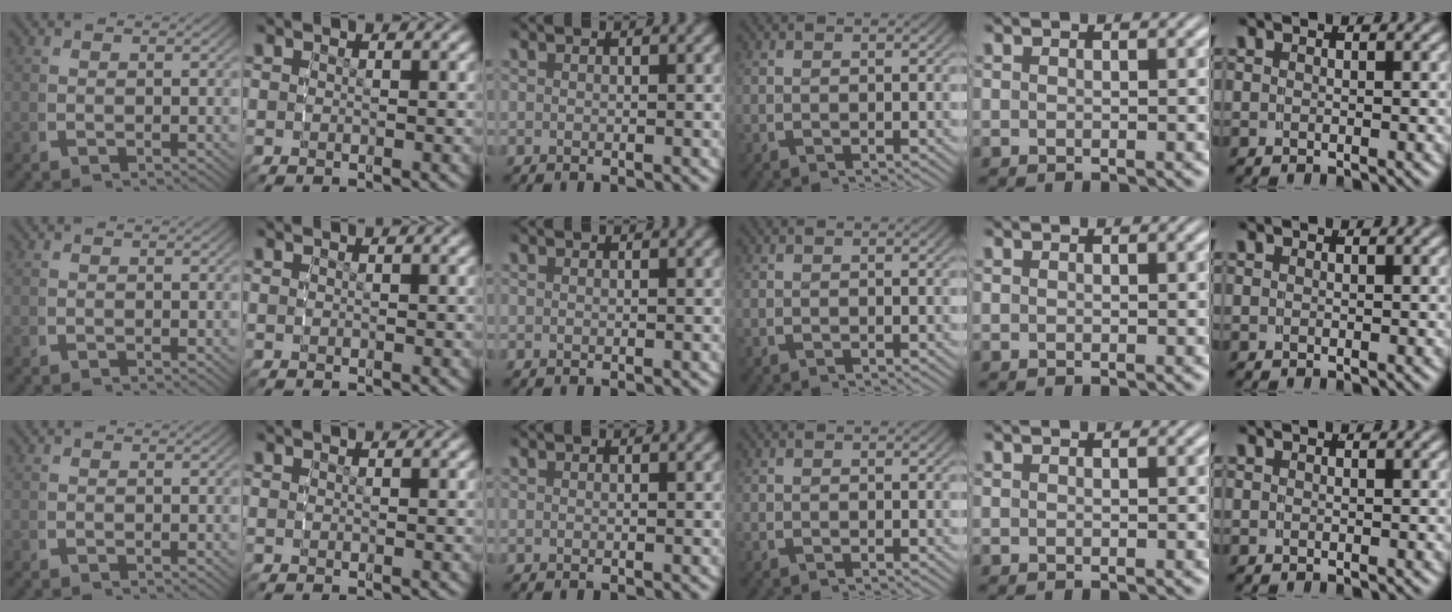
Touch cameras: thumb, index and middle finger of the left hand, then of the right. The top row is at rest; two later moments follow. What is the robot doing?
{"motion": "reach", "object": "coat"}